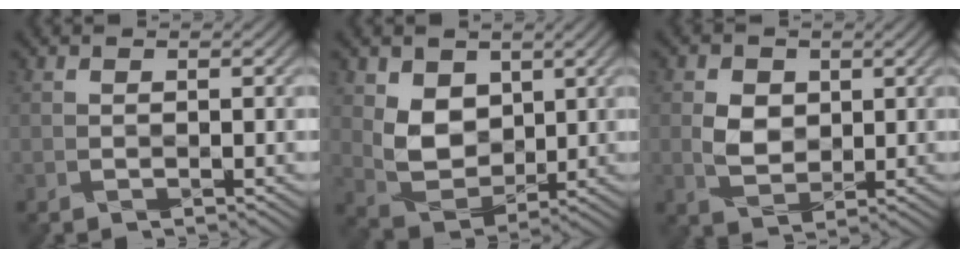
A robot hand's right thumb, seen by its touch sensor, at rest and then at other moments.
{"total": 5.7, "force": [2.4, 4.3, 2.7], "torque": [-0.071, -0.017, 0.050]}
{"total": 3.3, "force": [0.8, 2.7, 1.6], "torque": [-0.037, -0.004, 0.015]}